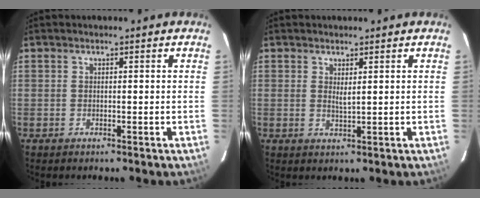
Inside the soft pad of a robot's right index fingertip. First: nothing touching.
{"total": 1.7, "force": [0.8, 0.3, 1.5], "torque": [-0.025, -0.002, 0.013]}